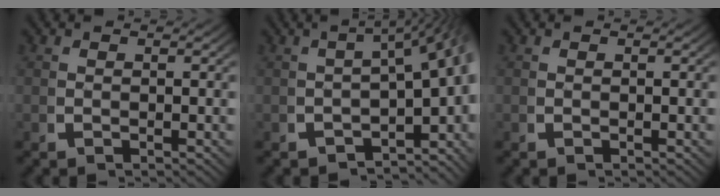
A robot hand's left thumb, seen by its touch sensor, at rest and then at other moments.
{"total": 10.0, "force": [-1.1, 5.5, 8.3], "torque": [-0.082, 0.007, -0.026]}
{"total": 0.0}